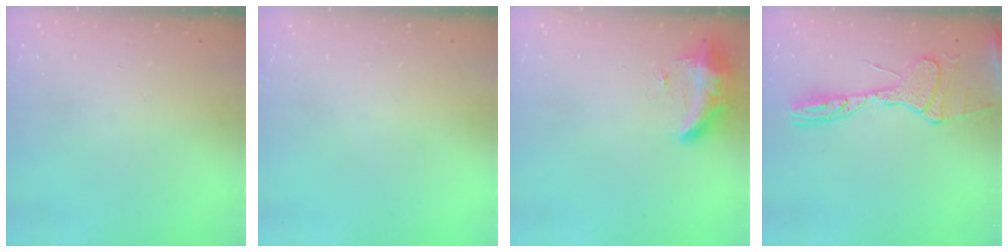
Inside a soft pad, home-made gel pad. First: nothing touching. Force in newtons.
{"total": 0.0}
{"total": 12.6, "press": 10.6, "slide": 6.9}
{"total": 15.7, "press": 15.6, "slide": 1.4}